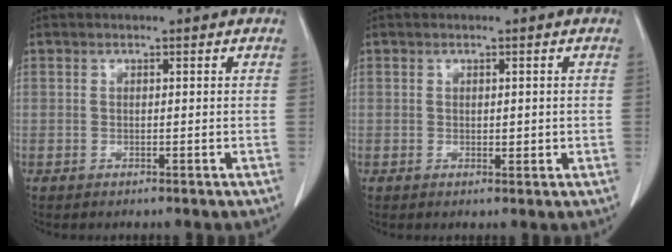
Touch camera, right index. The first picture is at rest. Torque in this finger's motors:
{"motor_torque": [0.01, 0.08, 0.03, 0.04]}